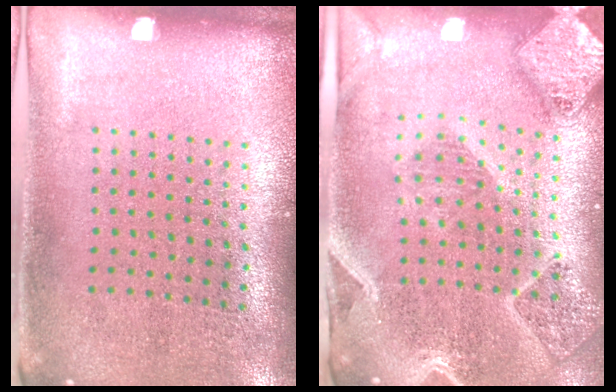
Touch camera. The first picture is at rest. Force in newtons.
{"total": 2.8, "press": 2.4, "slide": 1.4}